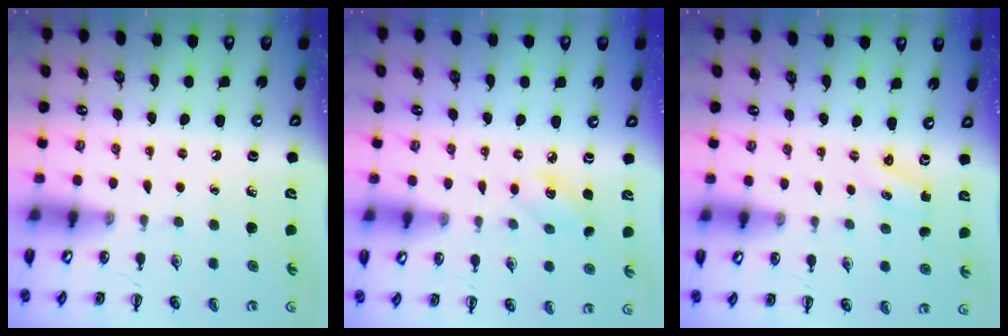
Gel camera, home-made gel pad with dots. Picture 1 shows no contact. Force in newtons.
{"total": 3.9, "press": 3.9, "slide": 0.8}
{"total": 0.8, "press": 0.8, "slide": 0.3}